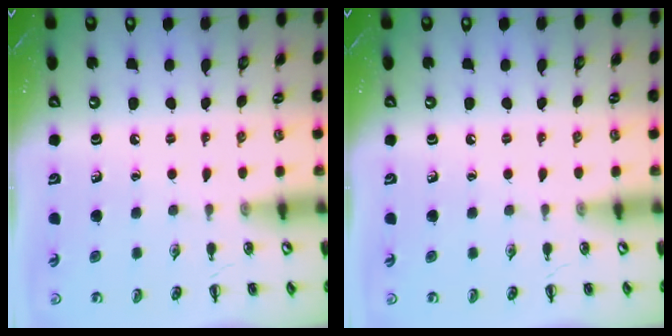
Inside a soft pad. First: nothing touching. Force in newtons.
{"total": 0.0}